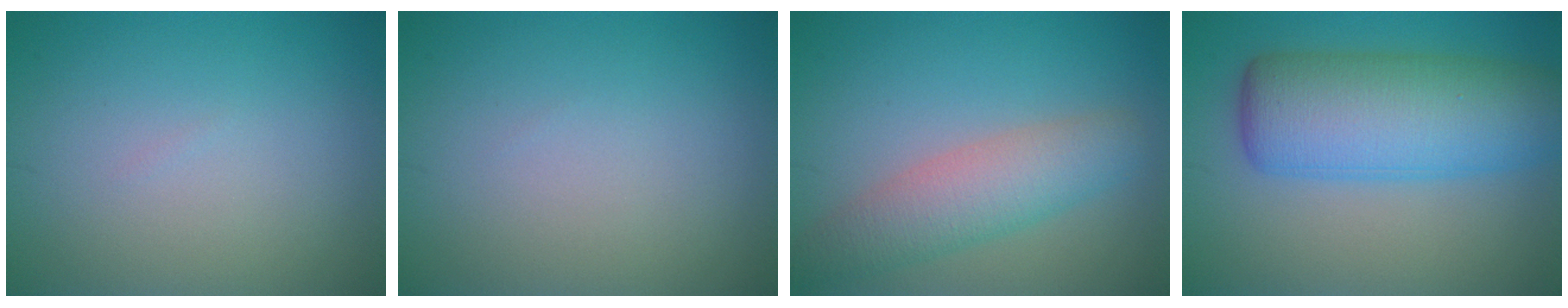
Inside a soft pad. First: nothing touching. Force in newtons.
{"total": 0.0}
{"total": 4.7, "press": 4.6, "slide": 0.3}
{"total": 9.7, "press": 9.7, "slide": 0.2}